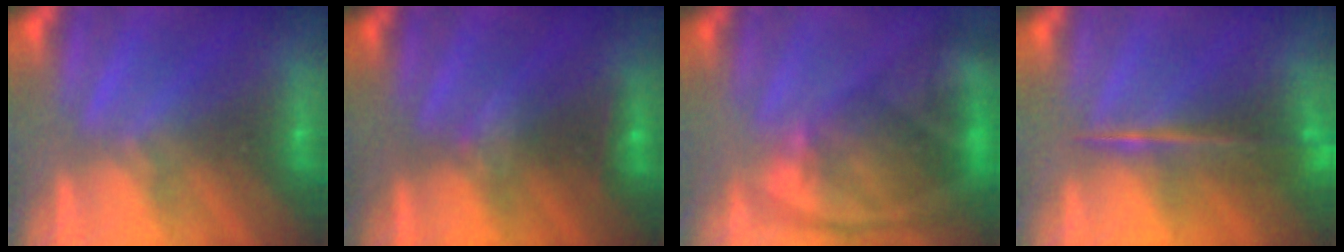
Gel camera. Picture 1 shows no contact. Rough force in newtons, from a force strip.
{"total": 2.7}
{"total": 10.6}
{"total": 5.8}